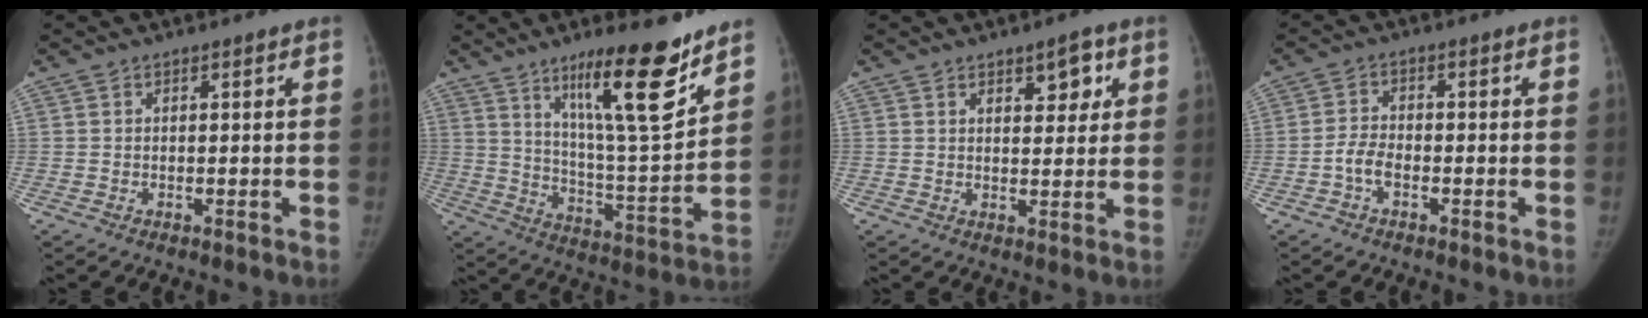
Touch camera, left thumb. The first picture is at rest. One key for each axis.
{"total": 18.6, "fx": 12.3, "fy": 3.4, "fz": 13.6, "tx": -0.185, "ty": -0.084, "tz": 0.204}
{"total": 3.7, "fx": 1.7, "fy": 1.7, "fz": 2.9, "tx": -0.024, "ty": -0.004, "tz": 0.021}
{"total": 3.2, "fx": -1.5, "fy": 1.7, "fz": 2.3, "tx": -0.047, "ty": 0.017, "tz": -0.033}